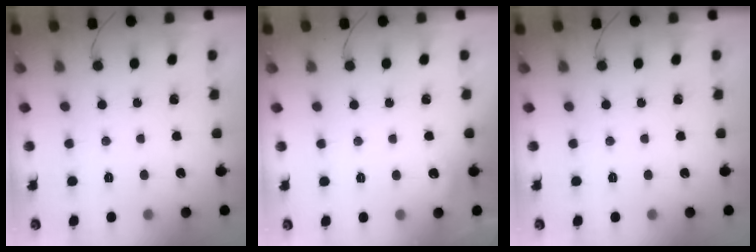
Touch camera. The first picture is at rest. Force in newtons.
{"total": 4.6, "press": 4.4, "slide": 1.4}
{"total": 0.0}